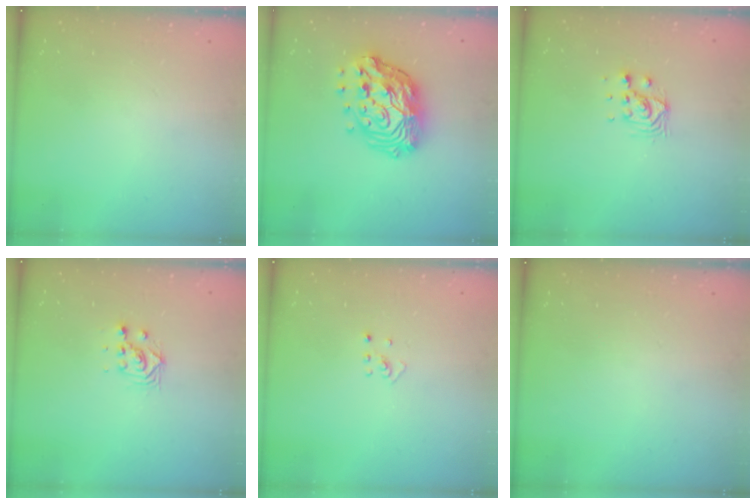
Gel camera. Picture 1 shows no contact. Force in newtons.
{"total": 18.3, "press": 18.2, "slide": 1.8}
{"total": 7.6, "press": 7.6, "slide": 0.3}
{"total": 3.7, "press": 3.7, "slide": 0.2}
{"total": 2.5, "press": 2.4, "slide": 0.5}
{"total": 0.0}